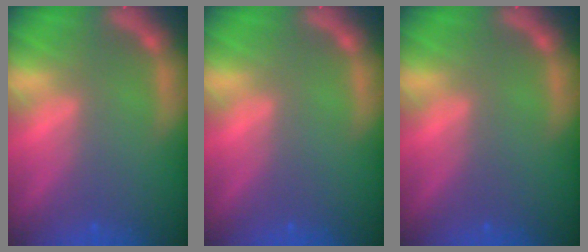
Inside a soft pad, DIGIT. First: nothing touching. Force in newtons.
{"total": 0.0}
{"total": 0.0}